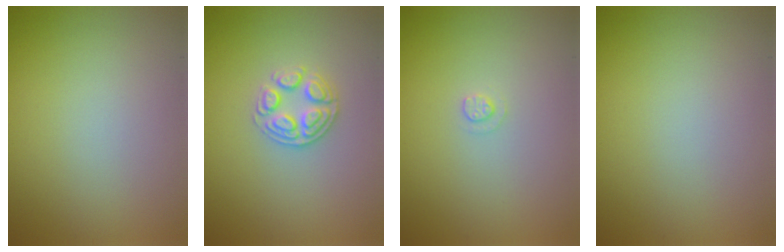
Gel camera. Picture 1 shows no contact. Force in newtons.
{"total": 2.7, "press": 2.5, "slide": 0.9}
{"total": 0.9, "press": 0.9, "slide": 0.2}
{"total": 0.0}